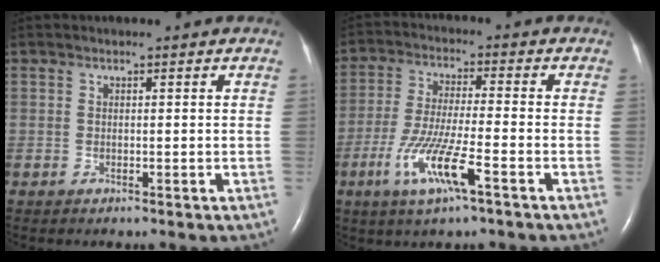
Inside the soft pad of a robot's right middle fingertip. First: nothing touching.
{"total": 9.5, "force": [-4.4, 0.4, 8.4], "torque": [-0.168, -0.016, -0.084]}